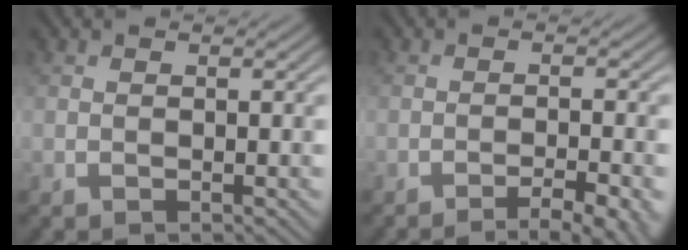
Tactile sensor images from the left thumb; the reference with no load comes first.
{"total": 6.3, "force": [-4.5, 1.0, 4.4], "torque": [-0.067, 0.008, -0.059]}